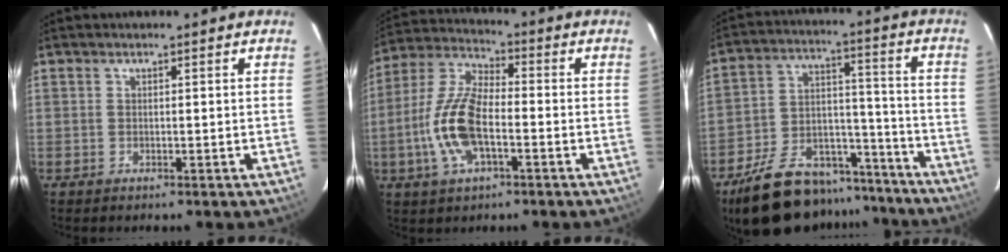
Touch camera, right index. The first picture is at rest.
{"total": 13.3, "force": [-3.5, 5.6, 11.5], "torque": [-0.251, 0.004, -0.072]}
{"total": 21.8, "force": [-17.7, 9.7, 8.2], "torque": [-0.167, 0.048, -0.247]}